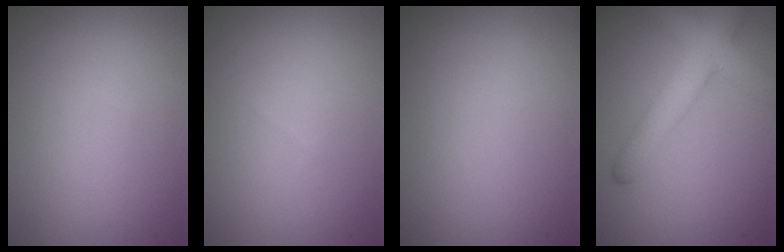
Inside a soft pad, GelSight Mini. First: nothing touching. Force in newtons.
{"total": 0.0}
{"total": 0.0}
{"total": 5.5, "press": 5.5, "slide": 0.2}